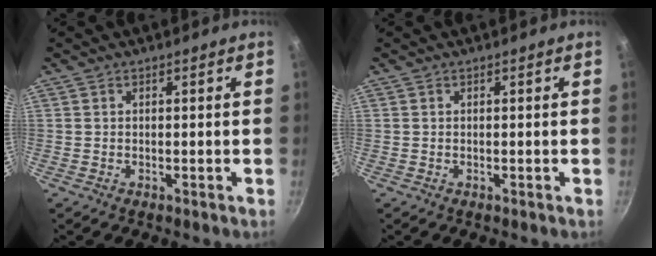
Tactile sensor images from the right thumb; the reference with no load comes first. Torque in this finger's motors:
{"motor_torque": [-0.14, 0.04, 0.26, -0.24, 0.00]}